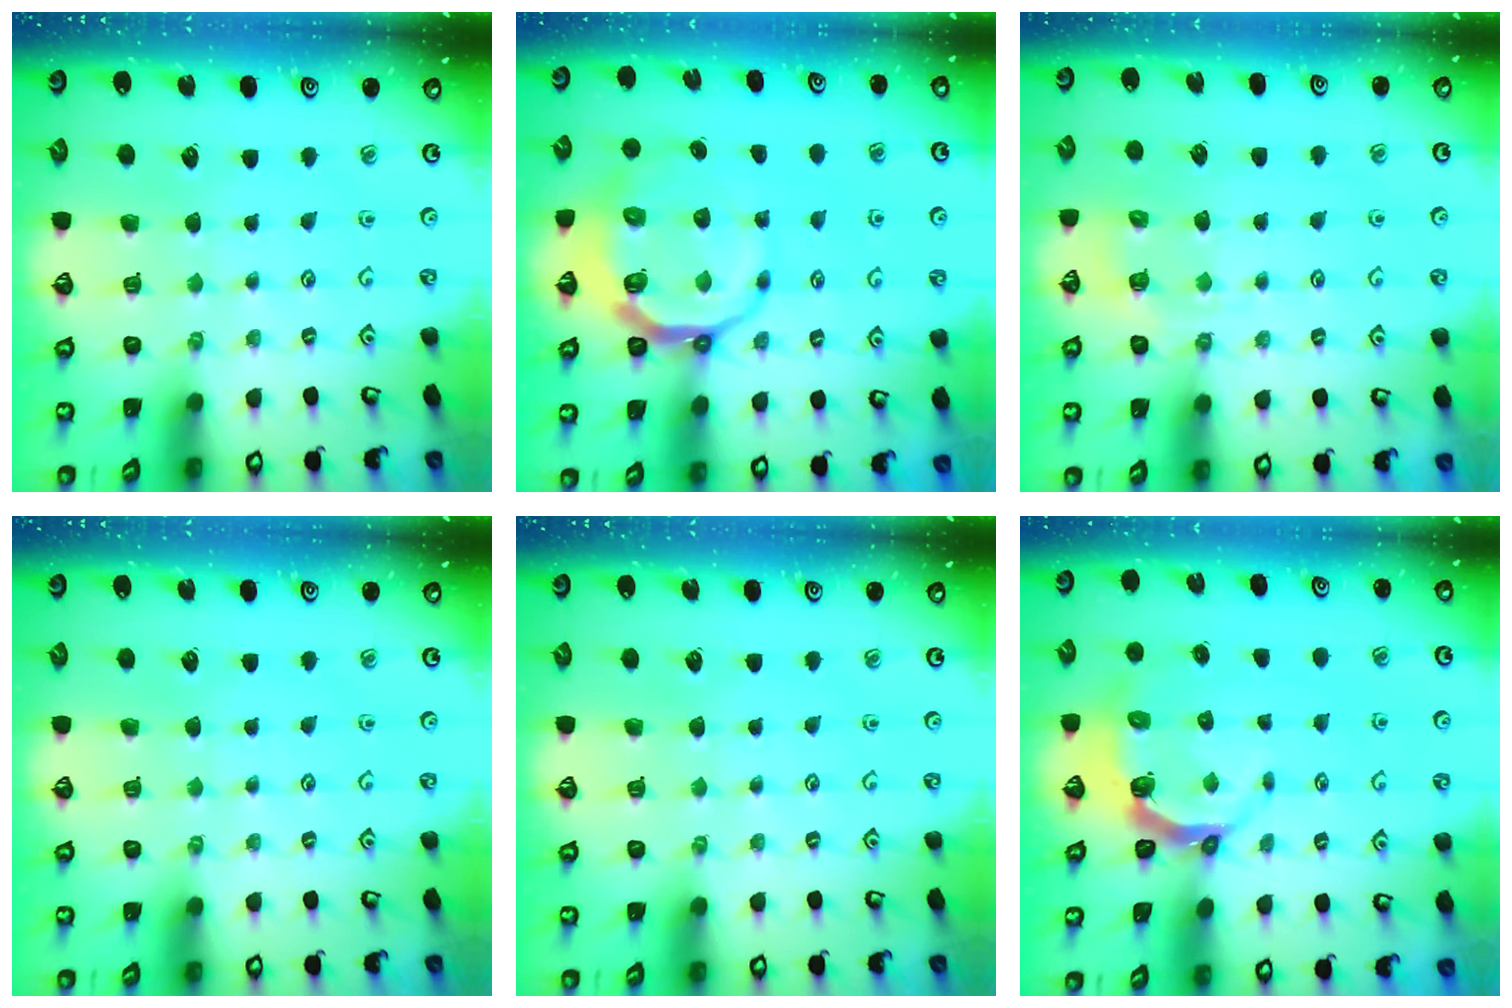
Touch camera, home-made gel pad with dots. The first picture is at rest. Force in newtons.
{"total": 10.1, "press": 9.4, "slide": 3.6}
{"total": 3.2, "press": 3.0, "slide": 1.1}
{"total": 0.0}
{"total": 0.0}
{"total": 4.4, "press": 3.1, "slide": 3.2}